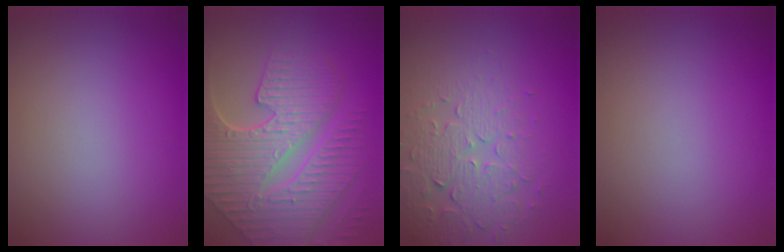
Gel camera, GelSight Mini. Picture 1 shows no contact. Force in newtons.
{"total": 10.2, "press": 6.9, "slide": 7.5}
{"total": 3.9, "press": 3.6, "slide": 1.4}
{"total": 0.0}